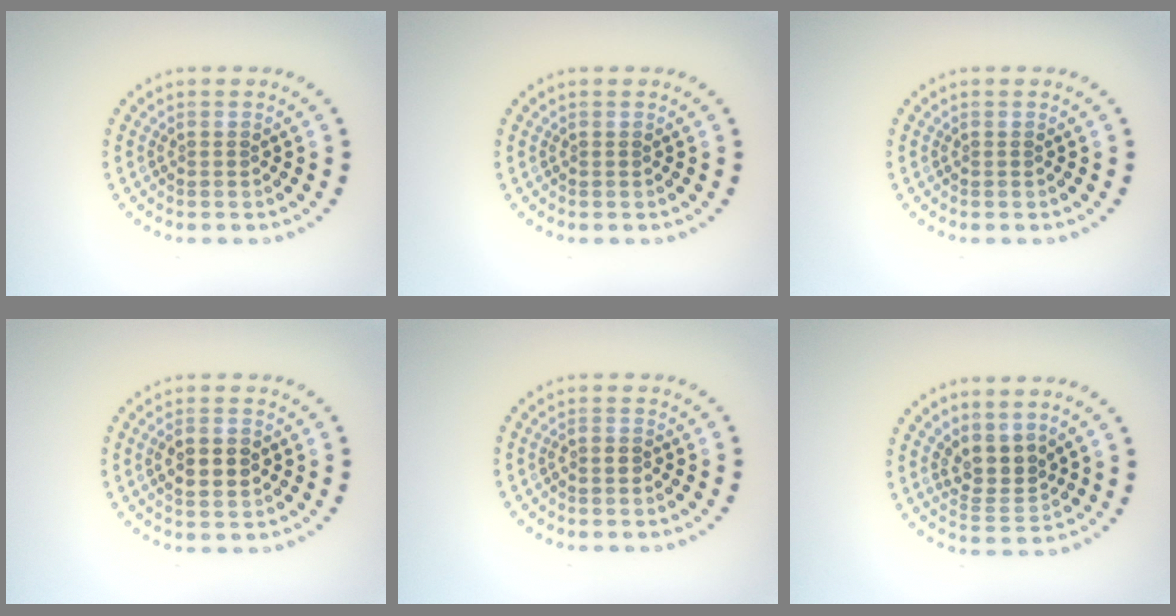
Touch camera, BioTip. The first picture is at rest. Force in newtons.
{"total": 0.0}
{"total": 0.0}
{"total": 2.8, "press": 2.8, "slide": 0.3}
{"total": 0.8, "press": 0.6, "slide": 0.5}
{"total": 3.0, "press": 2.3, "slide": 1.8}